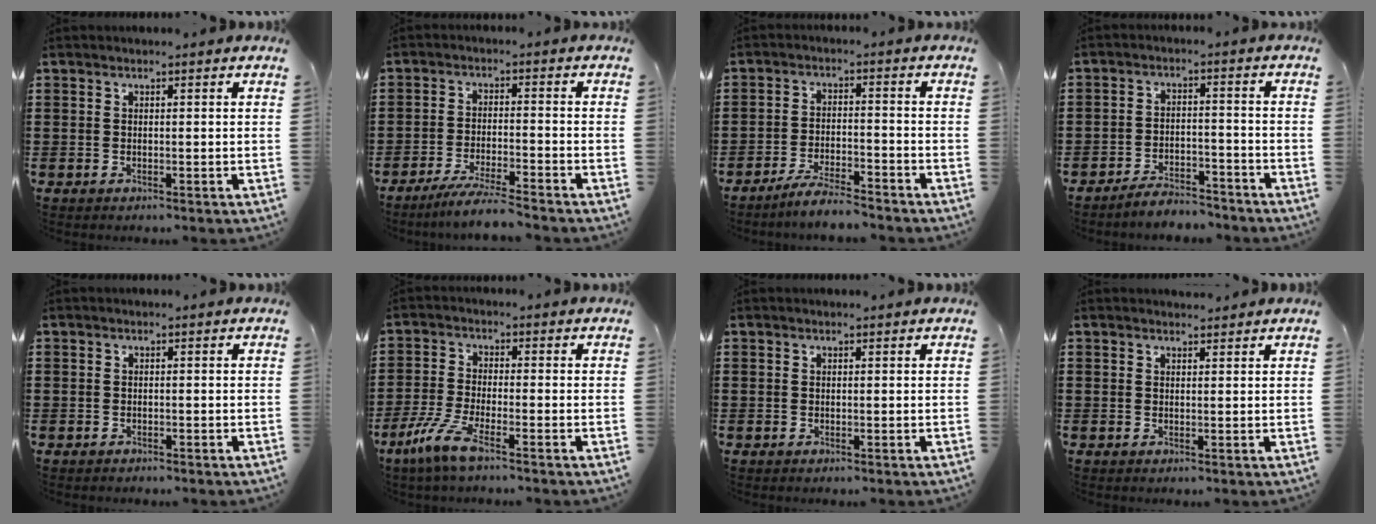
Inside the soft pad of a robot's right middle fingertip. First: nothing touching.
{"total": 4.9, "force": [-4.4, -0.2, 2.1], "torque": [-0.042, -0.011, -0.083]}
{"total": 4.8, "force": [-4.4, 0.1, 1.9], "torque": [-0.039, -0.003, -0.086]}
{"total": 4.6, "force": [-4.6, 0.5, 0.4], "torque": [-0.010, 0.008, -0.094]}
{"total": 0.6, "force": [-0.5, 0.3, 0.0], "torque": [0.000, 0.002, -0.012]}
{"total": 6.1, "force": [-3.8, 0.8, 4.7], "torque": [-0.118, -0.018, -0.076]}
{"total": 0.0}
{"total": 1.1, "force": [1.1, 0.2, 0.1], "torque": [0.004, -0.002, 0.019]}